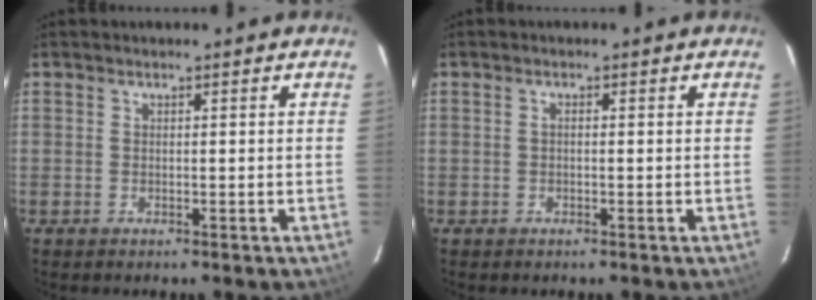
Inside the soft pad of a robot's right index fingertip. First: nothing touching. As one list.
[{"total": 0.7, "force": [-0.1, 0.4, 0.6], "torque": [-0.008, 0.006, -0.002]}]